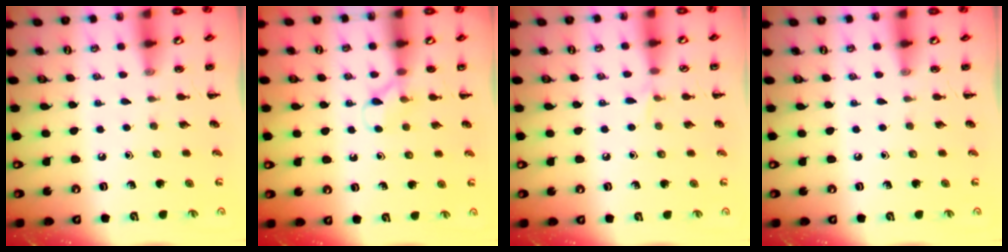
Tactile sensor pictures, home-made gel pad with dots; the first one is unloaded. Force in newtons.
{"total": 4.2, "press": 3.9, "slide": 1.5}
{"total": 3.9, "press": 3.6, "slide": 1.5}
{"total": 0.0}